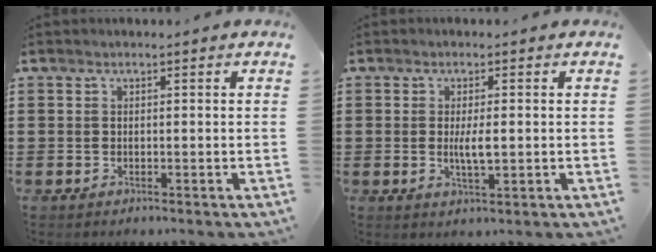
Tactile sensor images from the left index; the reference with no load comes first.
{"total": 3.6, "force": [-0.1, 0.8, 3.5], "torque": [-0.071, -0.006, -0.004]}